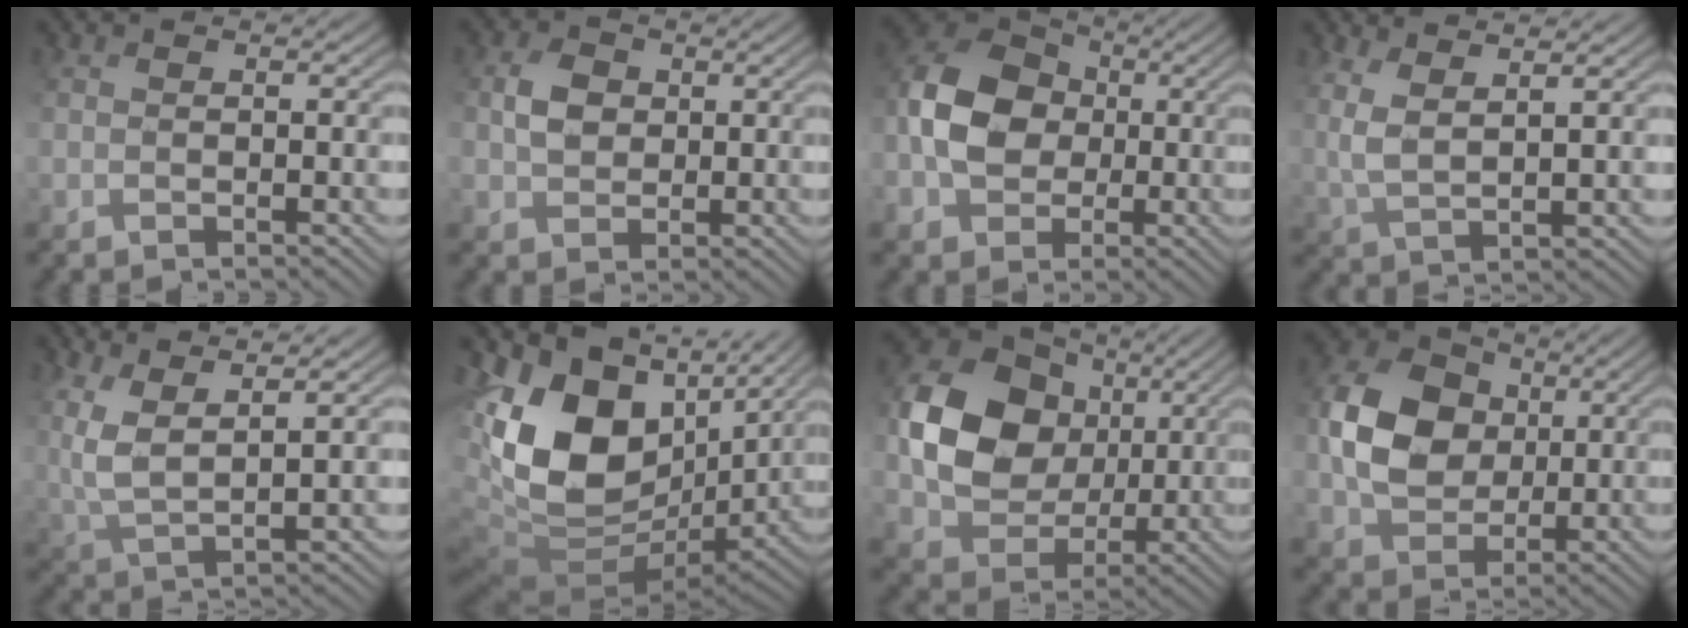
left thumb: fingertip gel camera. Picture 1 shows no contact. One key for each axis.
{"total": 3.0, "fx": 1.2, "fy": 2.6, "fz": 1.0, "tx": -0.023, "ty": 0.011, "tz": 0.019}
{"total": 8.8, "fx": -0.2, "fy": 7.1, "fz": 5.1, "tx": -0.125, "ty": 0.015, "tz": -0.022}
{"total": 4.6, "fx": 4.0, "fy": 0.7, "fz": 2.1, "tx": -0.051, "ty": 0.009, "tz": 0.083}
{"total": 6.8, "fx": 5.1, "fy": 1.5, "fz": 4.2, "tx": -0.107, "ty": 0.009, "tz": 0.107}
{"total": 17.9, "fx": 4.3, "fy": 11.8, "fz": 12.7, "tx": -0.281, "ty": -0.014, "tz": 0.099}
{"total": 13.5, "fx": 3.1, "fy": 11.1, "fz": 7.1, "tx": -0.162, "ty": 0.006, "tz": 0.055}
{"total": 9.0, "fx": 1.9, "fy": 7.2, "fz": 4.9, "tx": -0.114, "ty": 0.015, "tz": 0.032}